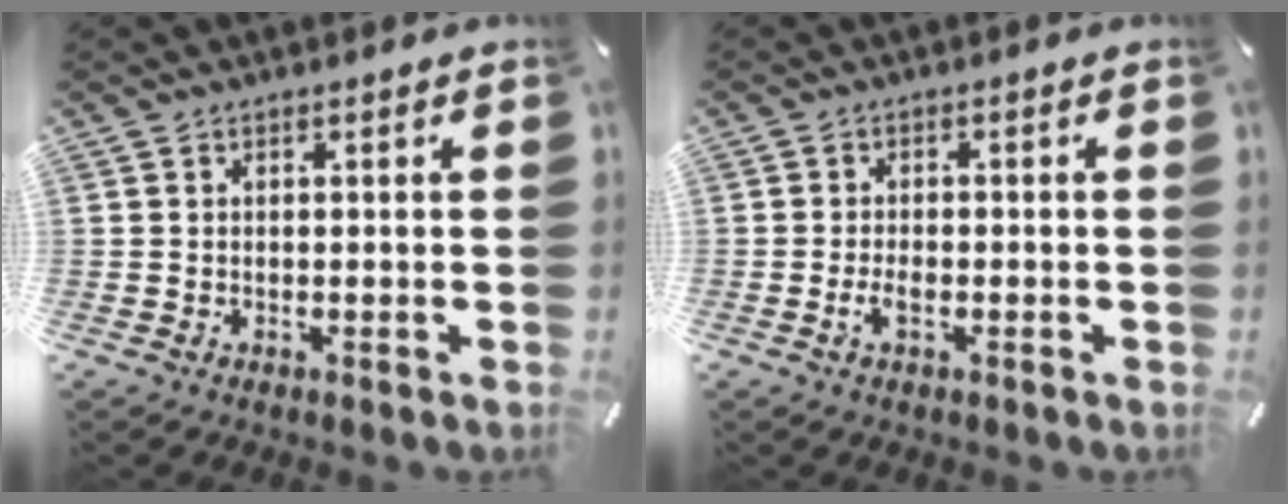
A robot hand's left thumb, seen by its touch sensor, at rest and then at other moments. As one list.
[{"total": 2.6, "force": [-1.0, 1.2, 2.1], "torque": [-0.051, -0.002, -0.022]}]